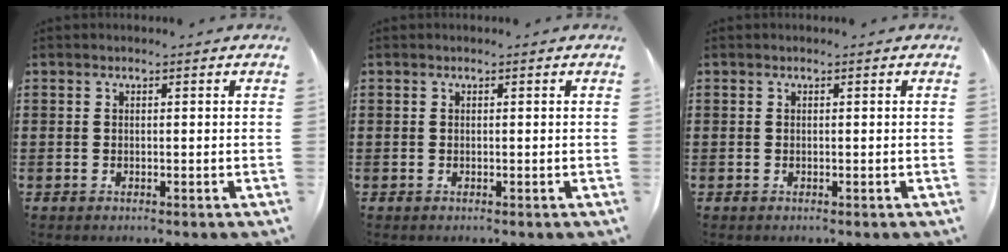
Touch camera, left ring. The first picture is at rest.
{"total": 0.0}
{"total": 0.0}